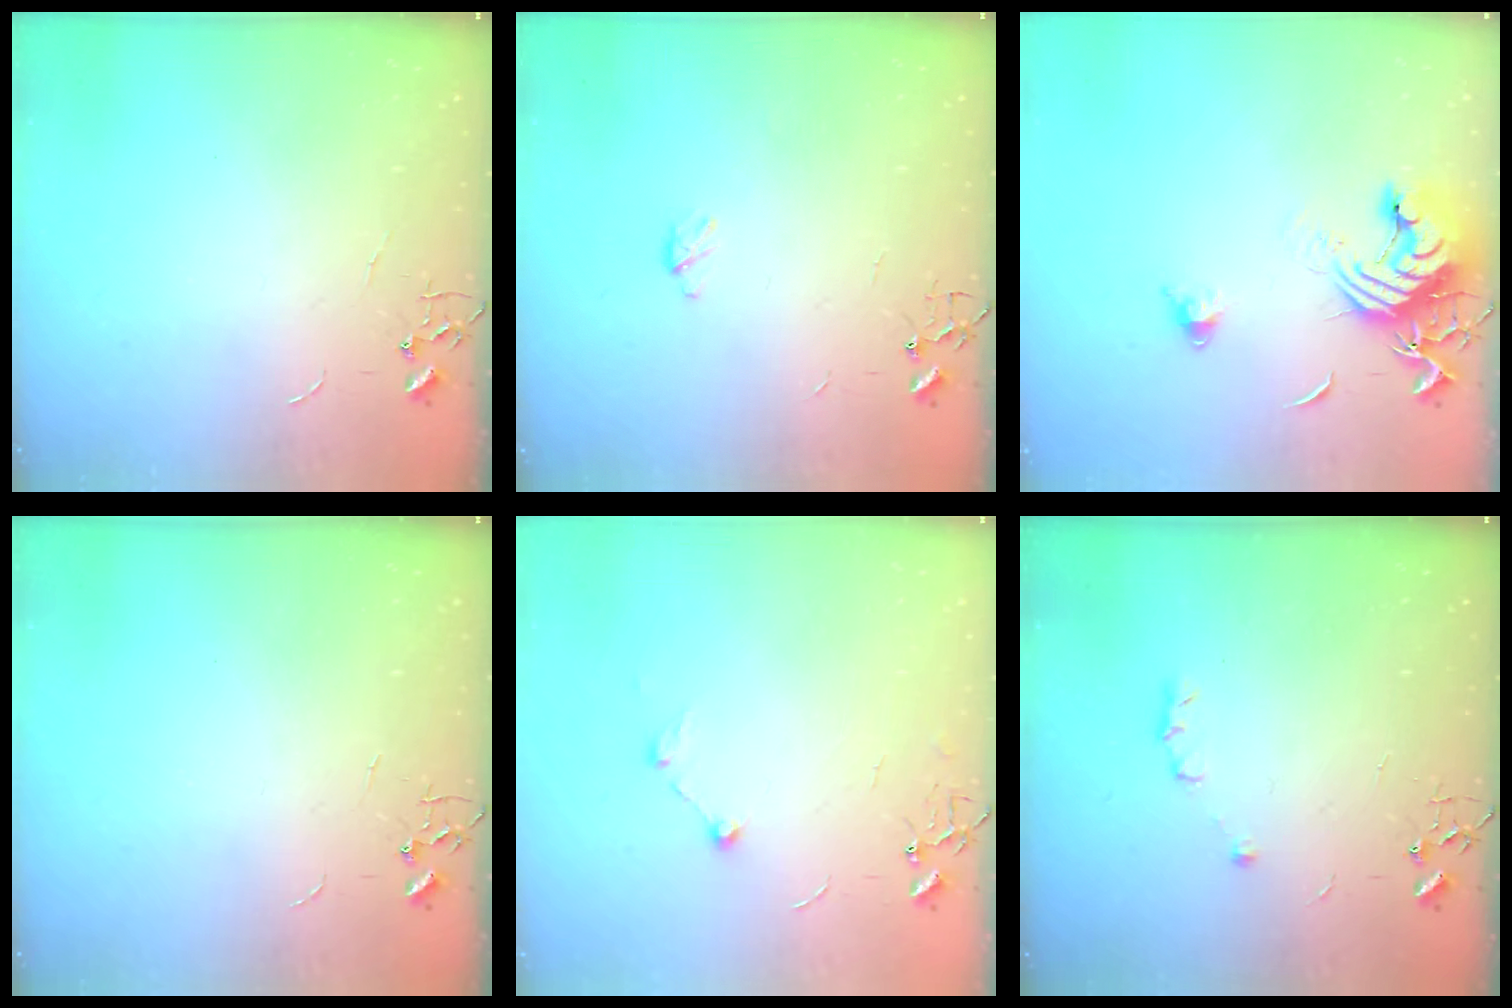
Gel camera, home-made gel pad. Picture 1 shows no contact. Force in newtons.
{"total": 3.2, "press": 3.2, "slide": 0.3}
{"total": 13.5, "press": 13.4, "slide": 1.7}
{"total": 0.0}
{"total": 5.9, "press": 5.9, "slide": 0.8}
{"total": 5.7, "press": 5.6, "slide": 1.3}